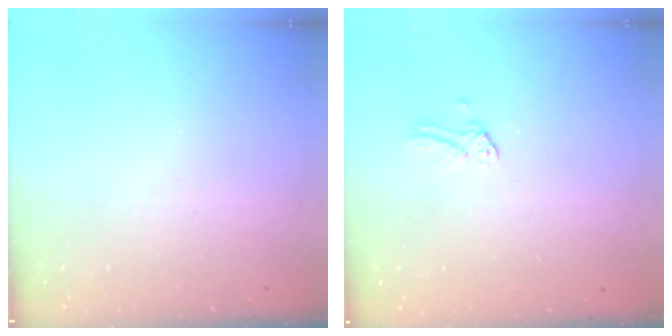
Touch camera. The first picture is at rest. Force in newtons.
{"total": 0.0}